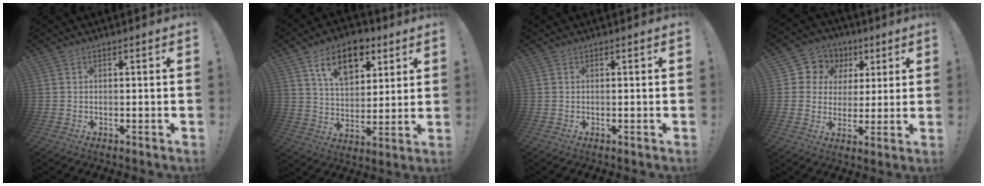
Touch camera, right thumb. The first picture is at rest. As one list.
[{"total": 14.7, "force": [8.0, 8.9, 8.4], "torque": [-0.133, -0.026, 0.144]}, {"total": 0.0}, {"total": 7.8, "force": [2.2, 7.3, 1.5], "torque": [-0.027, -0.015, 0.049]}]